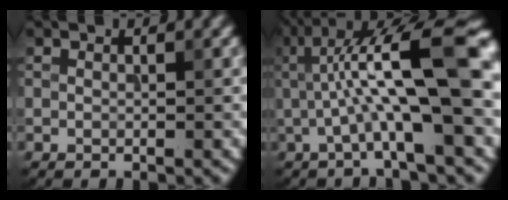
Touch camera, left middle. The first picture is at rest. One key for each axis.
{"total": 12.3, "fx": 1.0, "fy": 2.8, "fz": 11.9, "tx": -0.197, "ty": 0.026, "tz": 0.017}